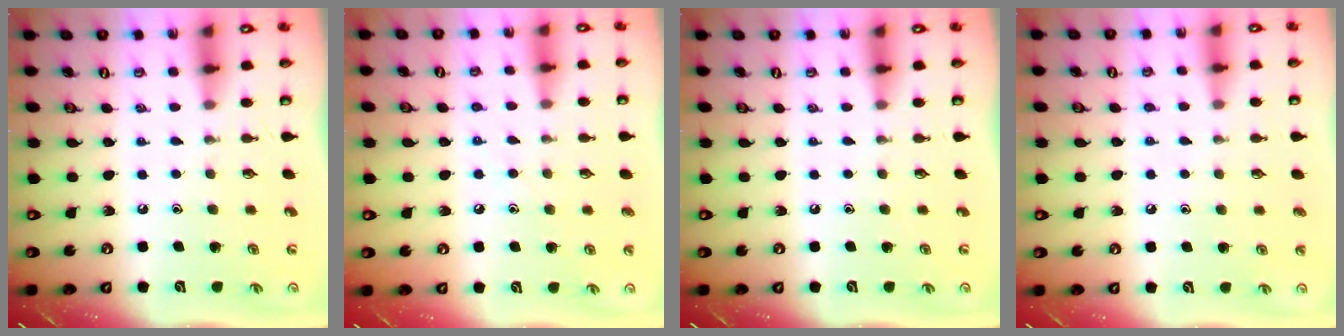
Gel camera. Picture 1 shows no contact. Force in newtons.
{"total": 7.6, "press": 7.5, "slide": 0.9}
{"total": 0.0}
{"total": 3.2, "press": 3.2, "slide": 0.5}